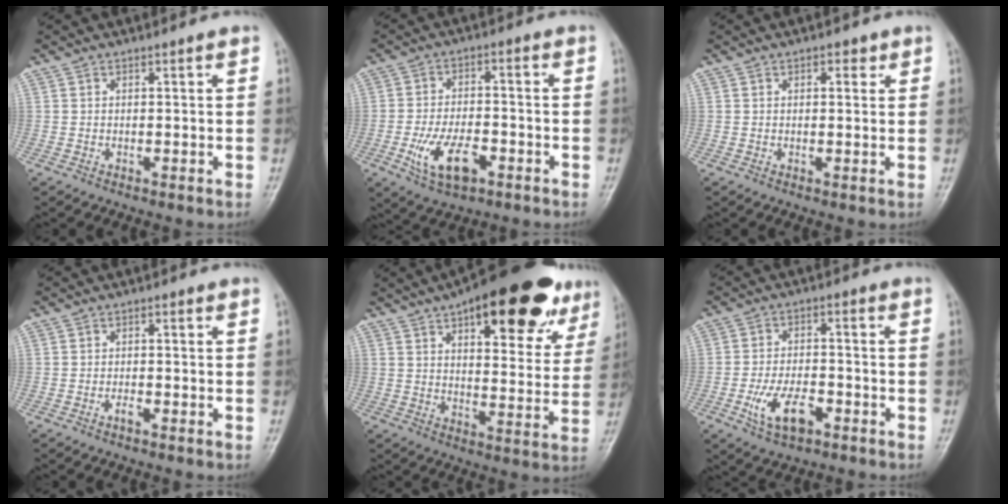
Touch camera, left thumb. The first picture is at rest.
{"total": 10.0, "force": [-4.1, 5.2, 7.6], "torque": [-0.136, 0.017, -0.069]}
{"total": 2.0, "force": [1.0, 1.2, 1.2], "torque": [-0.002, 0.001, 0.010]}
{"total": 1.5, "force": [-0.9, 0.6, 1.0], "torque": [-0.016, 0.010, -0.020]}
{"total": 23.4, "force": [13.3, 9.5, 16.8], "torque": [-0.191, -0.020, 0.185]}
{"total": 7.7, "force": [-3.6, 3.9, 5.5], "torque": [-0.099, 0.021, -0.064]}